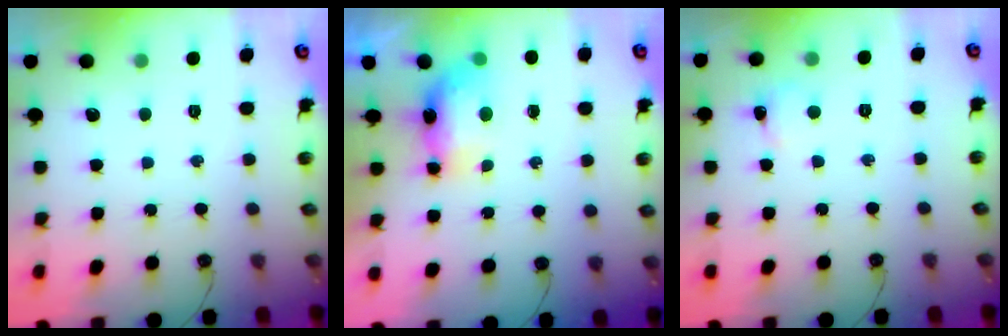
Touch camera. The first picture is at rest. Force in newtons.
{"total": 13.9, "press": 9.1, "slide": 10.5}
{"total": 2.4, "press": 2.3, "slide": 0.5}